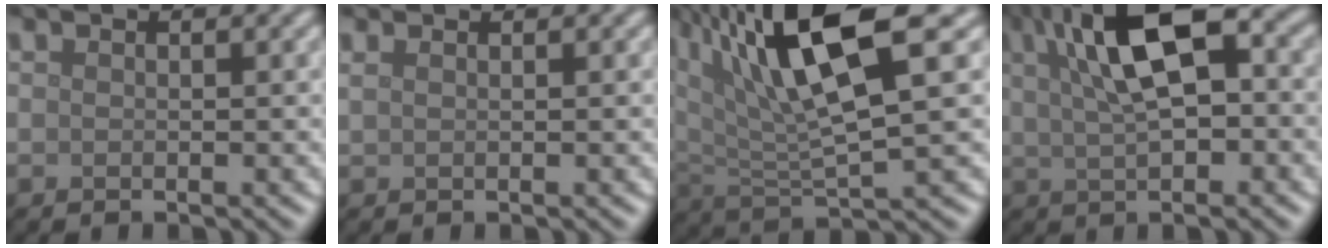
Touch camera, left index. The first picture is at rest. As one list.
[{"total": 1.1, "force": [0.9, 0.3, 0.5], "torque": [-0.015, 0.000, 0.017]}, {"total": 11.0, "force": [5.1, 3.0, 9.2], "torque": [-0.173, 0.011, 0.094]}, {"total": 10.0, "force": [2.8, 3.9, 8.8], "torque": [-0.142, 0.018, 0.035]}]